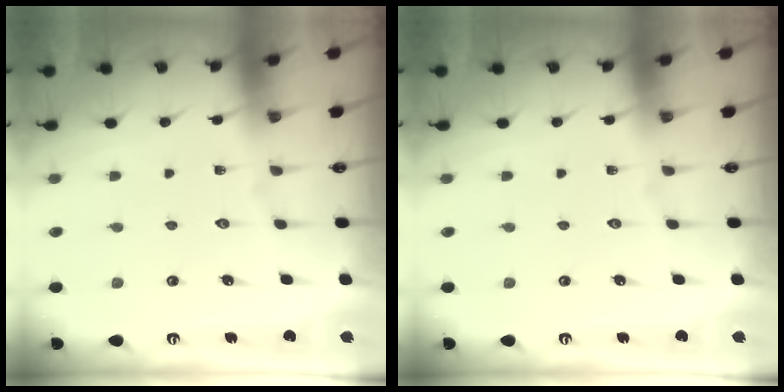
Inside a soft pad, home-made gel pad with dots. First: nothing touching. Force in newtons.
{"total": 0.0}